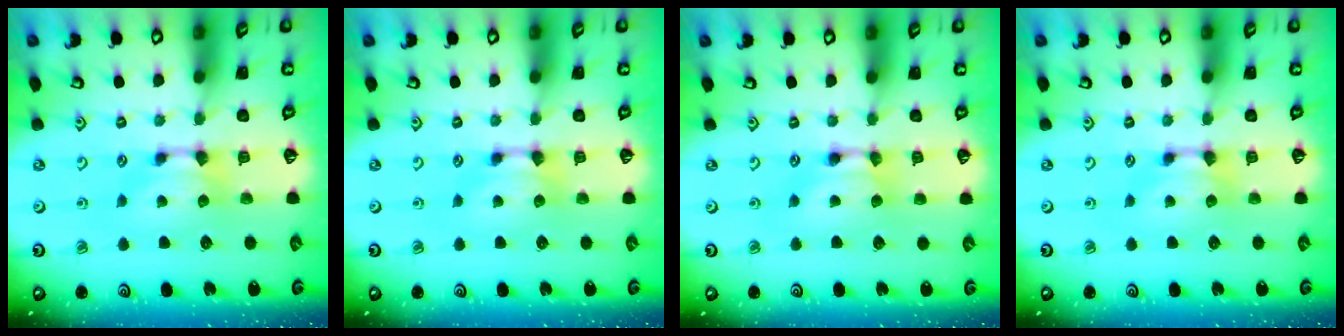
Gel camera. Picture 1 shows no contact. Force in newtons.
{"total": 0.0}
{"total": 1.6, "press": 1.6, "slide": 0.2}
{"total": 0.0}